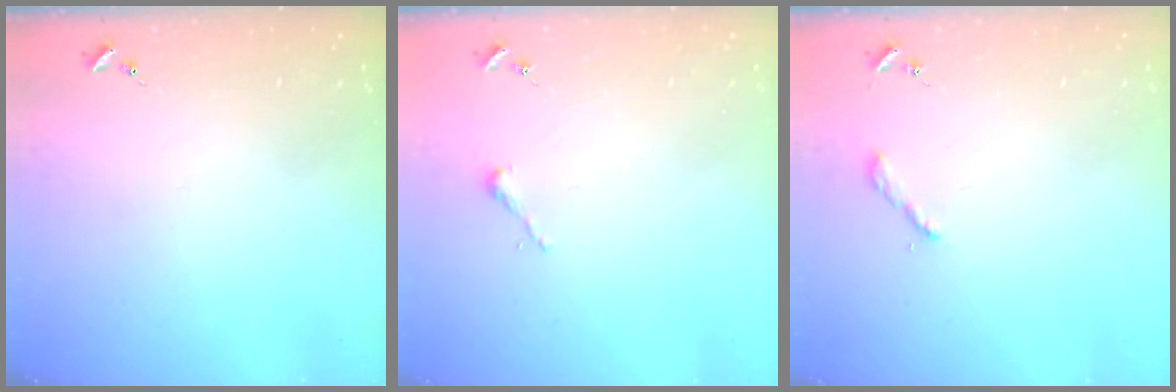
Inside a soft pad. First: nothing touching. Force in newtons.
{"total": 2.5, "press": 2.5, "slide": 0.2}
{"total": 2.2, "press": 2.2, "slide": 0.2}